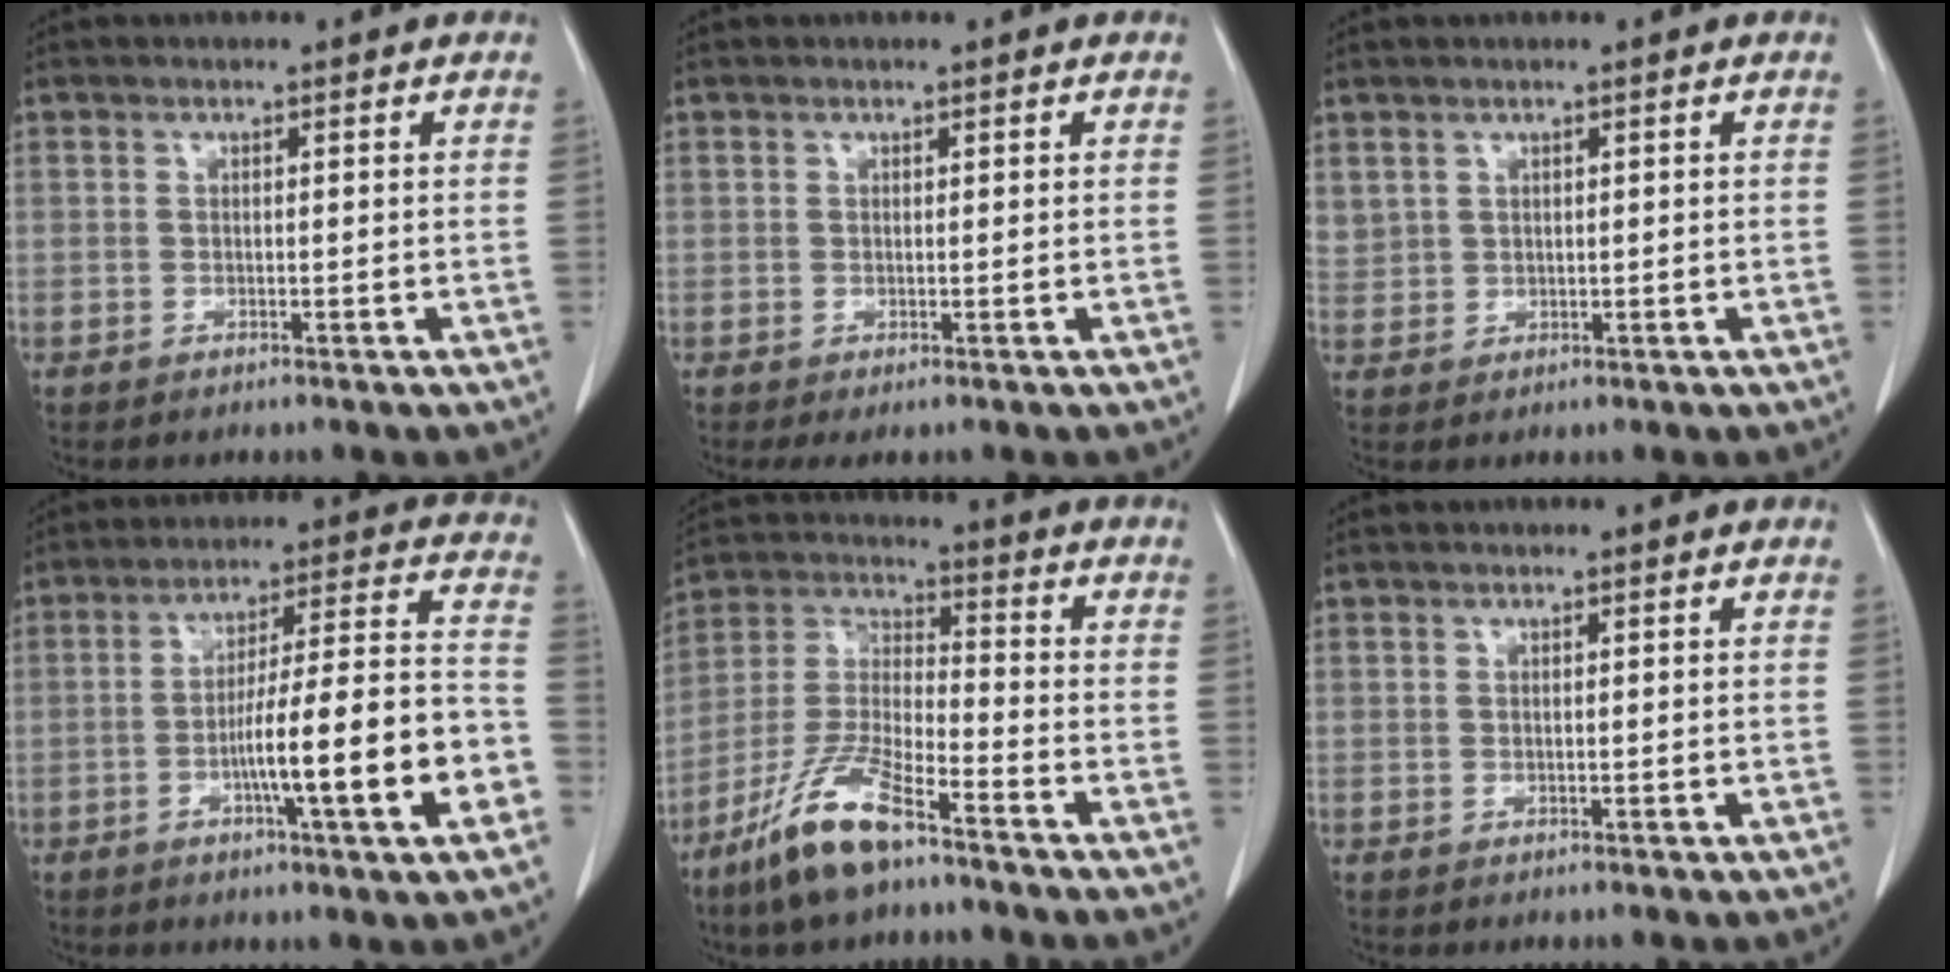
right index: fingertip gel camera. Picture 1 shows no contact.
{"total": 1.0, "force": [-0.1, 0.7, 0.7], "torque": [-0.014, -0.002, 0.000]}
{"total": 2.7, "force": [1.6, 2.1, 0.4], "torque": [-0.002, 0.008, 0.041]}
{"total": 15.9, "force": [-5.1, 0.7, 15.0], "torque": [-0.230, 0.012, -0.074]}
{"total": 12.2, "force": [-8.4, 2.3, 8.5], "torque": [-0.187, -0.018, -0.166]}
{"total": 0.0}